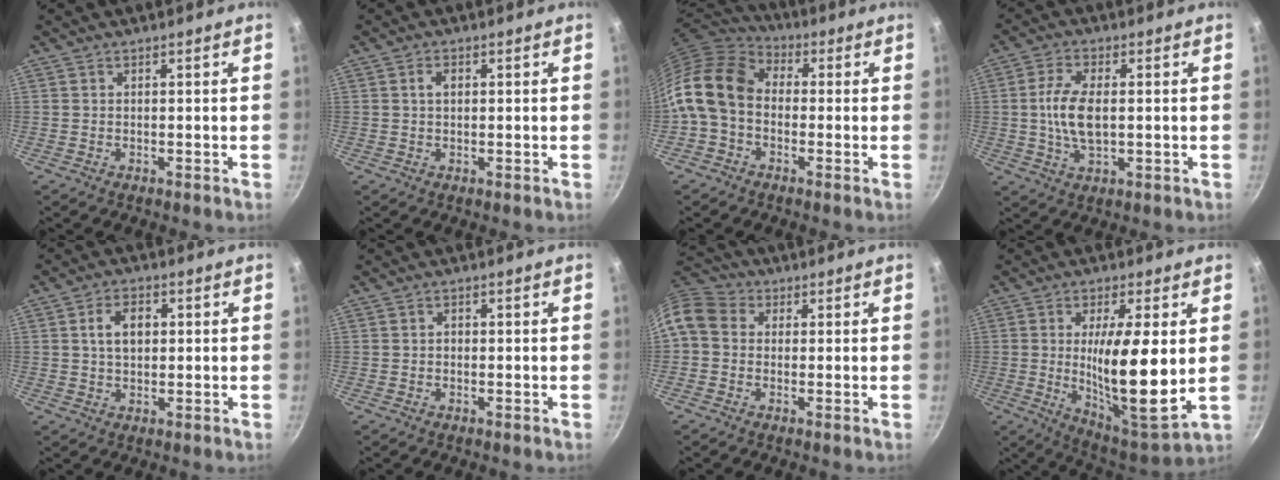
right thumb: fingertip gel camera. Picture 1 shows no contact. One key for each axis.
{"total": 2.2, "fx": 0.5, "fy": 1.4, "fz": 1.6, "tx": -0.021, "ty": 0.004, "tz": 0.008}
{"total": 15.7, "fx": -1.3, "fy": 11.7, "fz": 10.5, "tx": -0.202, "ty": 0.044, "tz": -0.046}
{"total": 8.6, "fx": 0.2, "fy": 4.2, "fz": 7.6, "tx": -0.153, "ty": 0.004, "tz": 0.004}
{"total": 6.0, "fx": 1.2, "fy": 3.9, "fz": 4.3, "tx": -0.058, "ty": 0.005, "tz": 0.018}
{"total": 0.9, "fx": 0.0, "fy": 0.8, "fz": 0.5, "tx": -0.006, "ty": 0.005, "tz": 0.000}
{"total": 9.6, "fx": 0.7, "fy": 8.0, "fz": 5.3, "tx": -0.106, "ty": 0.029, "tz": -0.006}
{"total": 17.5, "fx": 0.8, "fy": 4.1, "fz": 17.0, "tx": -0.281, "ty": -0.036, "tz": 0.017}